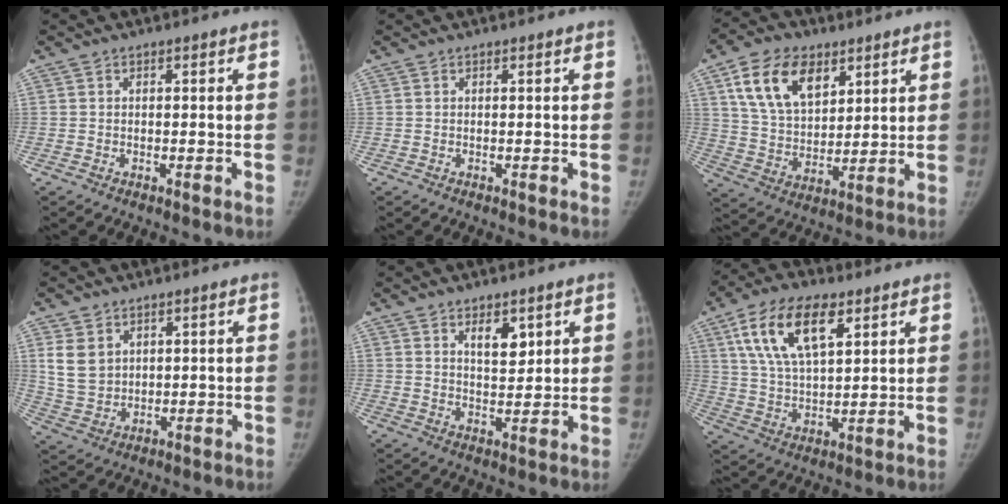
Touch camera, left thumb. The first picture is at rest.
{"total": 0.0}
{"total": 14.7, "force": [7.1, 9.1, 9.1], "torque": [-0.131, -0.025, 0.138]}
{"total": 6.7, "force": [2.6, 5.1, 3.5], "torque": [-0.054, -0.012, 0.065]}
{"total": 5.3, "force": [2.8, 2.7, 3.6], "torque": [-0.036, -0.022, 0.047]}
{"total": 15.2, "force": [7.0, 7.2, 11.4], "torque": [-0.193, -0.013, 0.130]}